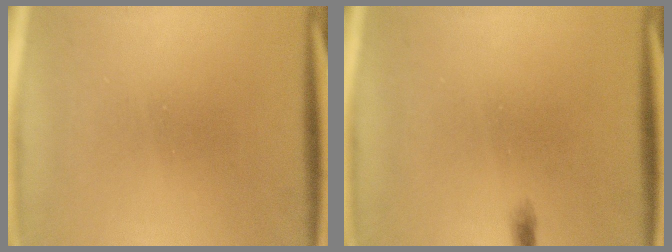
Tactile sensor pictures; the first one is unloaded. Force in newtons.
{"total": 0.6}